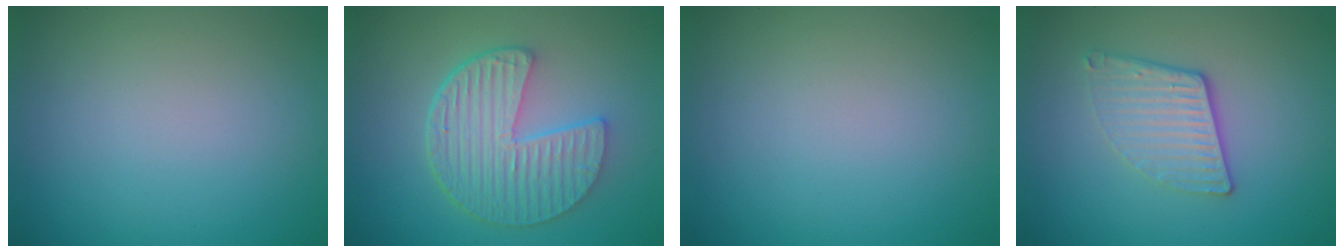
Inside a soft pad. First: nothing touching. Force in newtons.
{"total": 6.4, "press": 4.7, "slide": 4.4}
{"total": 0.0}
{"total": 3.2, "press": 2.8, "slide": 1.6}